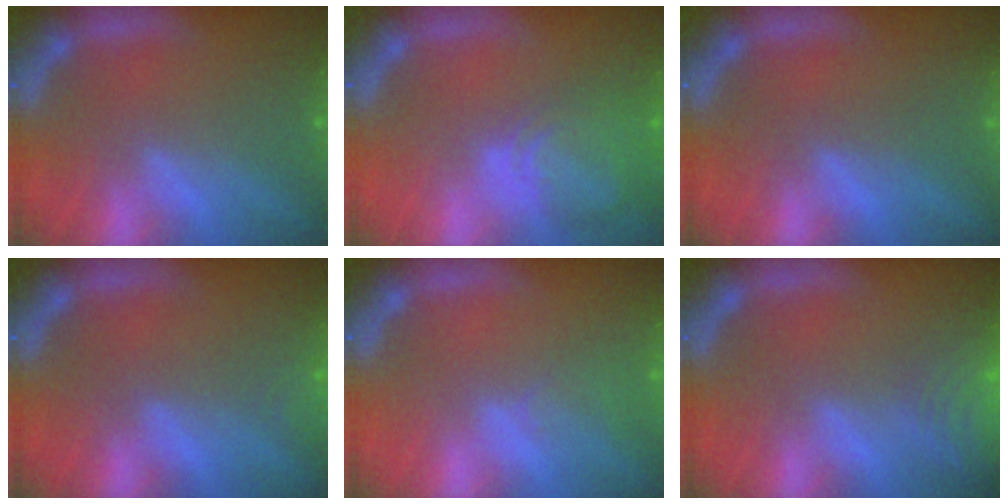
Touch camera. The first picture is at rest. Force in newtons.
{"total": 5.6}
{"total": 0.0}
{"total": 1.4}
{"total": 1.5}
{"total": 9.5}